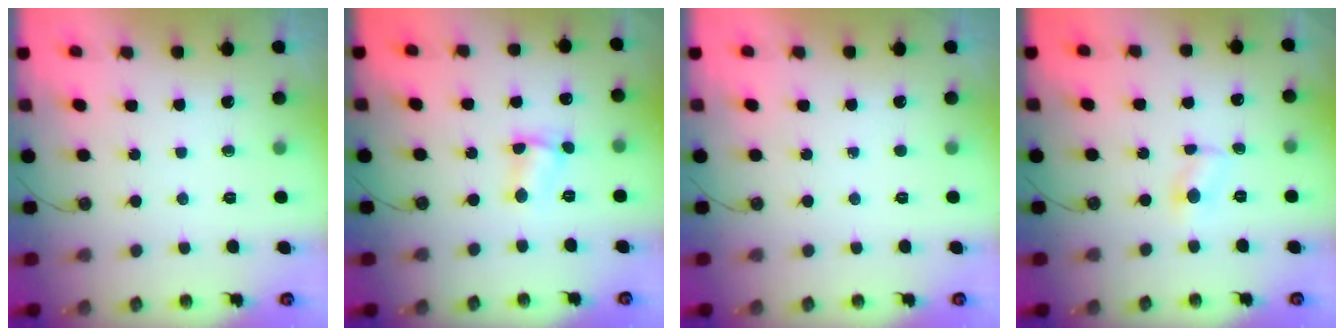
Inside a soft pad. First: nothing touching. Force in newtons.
{"total": 3.2, "press": 3.2, "slide": 0.4}
{"total": 0.0}
{"total": 2.3, "press": 2.3, "slide": 0.2}